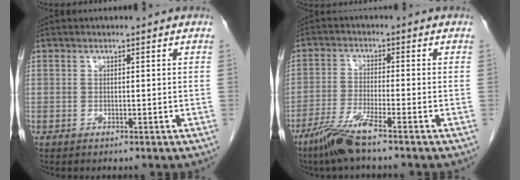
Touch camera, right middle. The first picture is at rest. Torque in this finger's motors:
{"motor_torque": [0.83, -0.59, 0.28, 0.08]}